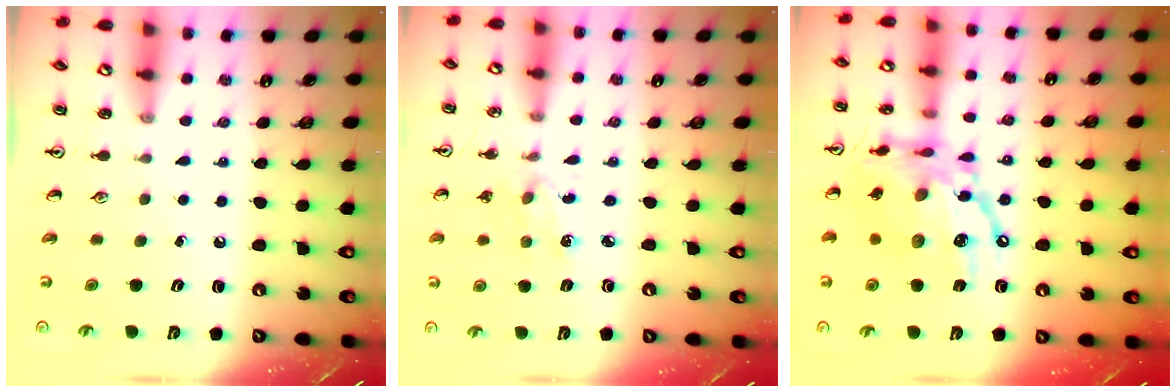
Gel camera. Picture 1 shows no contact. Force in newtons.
{"total": 2.5, "press": 2.4, "slide": 0.6}
{"total": 20.1, "press": 20.1, "slide": 1.7}